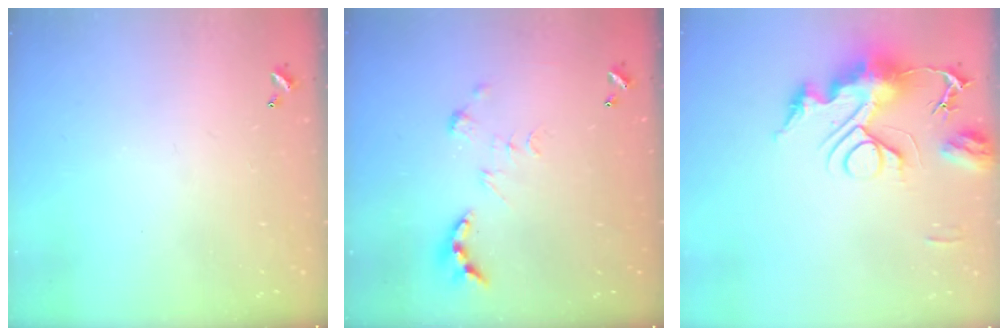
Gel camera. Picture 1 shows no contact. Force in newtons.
{"total": 4.9, "press": 4.8, "slide": 0.8}
{"total": 14.3, "press": 14.3, "slide": 1.5}